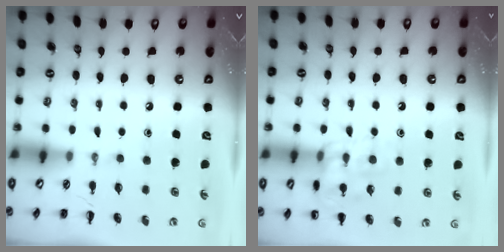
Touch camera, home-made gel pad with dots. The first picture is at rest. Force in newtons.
{"total": 11.5, "press": 11.4, "slide": 0.6}